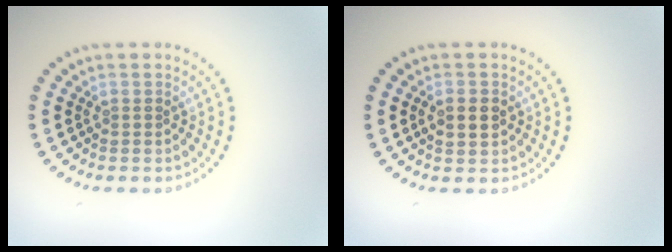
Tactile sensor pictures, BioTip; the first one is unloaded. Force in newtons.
{"total": 2.3, "press": 2.3, "slide": 0.2}